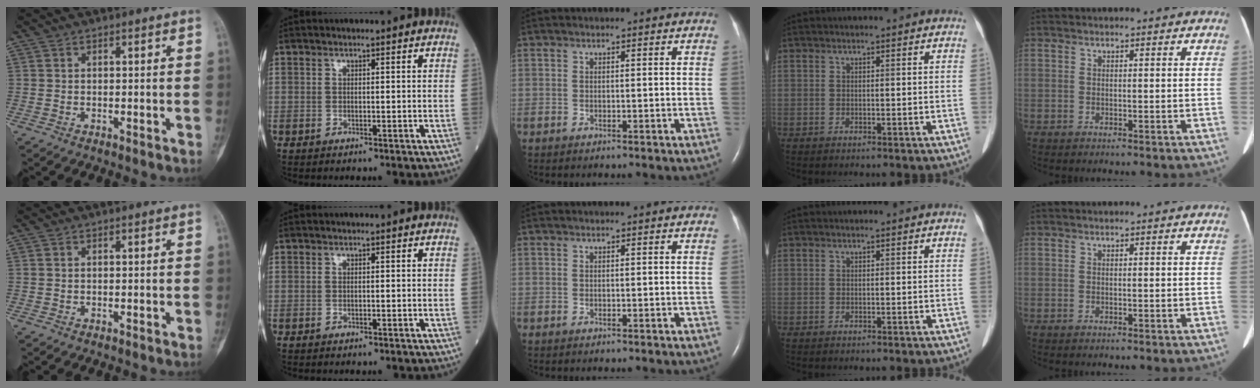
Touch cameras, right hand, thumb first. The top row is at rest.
{}